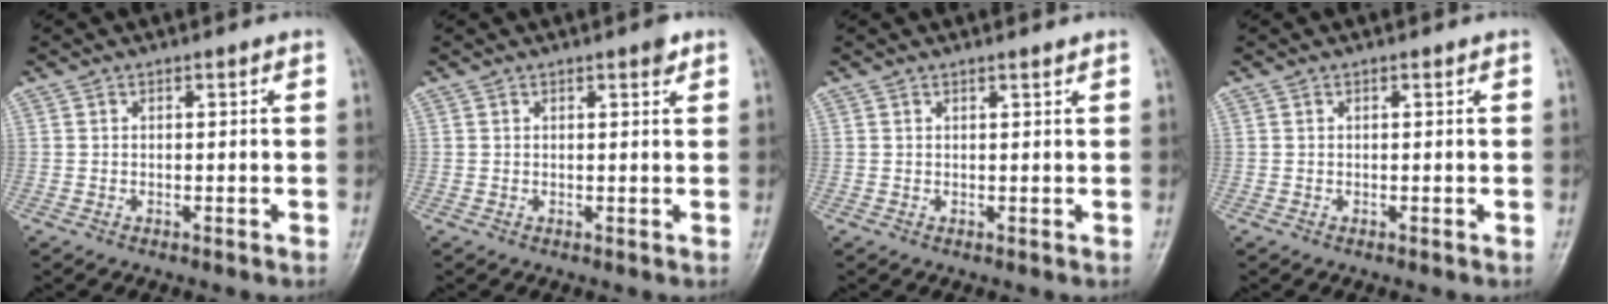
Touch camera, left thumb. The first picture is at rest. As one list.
[{"total": 1.5, "force": [1.0, 0.4, 1.0], "torque": [-0.012, -0.004, 0.011]}, {"total": 0.7, "force": [0.6, 0.0, 0.3], "torque": [-0.006, -0.005, 0.011]}, {"total": 0.0}]